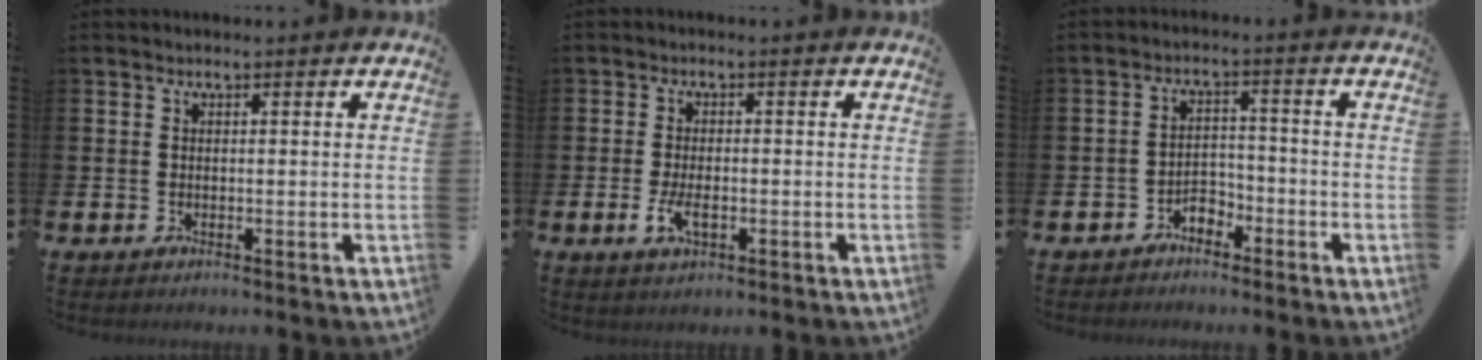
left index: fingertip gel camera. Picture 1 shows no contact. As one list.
[{"total": 3.2, "force": [-0.8, 1.4, 2.8], "torque": [-0.053, -0.002, -0.015]}, {"total": 2.8, "force": [-2.4, 1.2, 0.5], "torque": [-0.020, 0.010, -0.052]}]